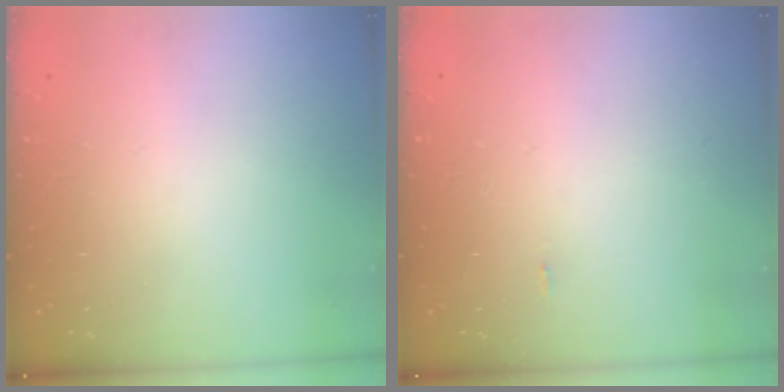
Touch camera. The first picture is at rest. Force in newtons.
{"total": 12.5, "press": 4.6, "slide": 11.7}